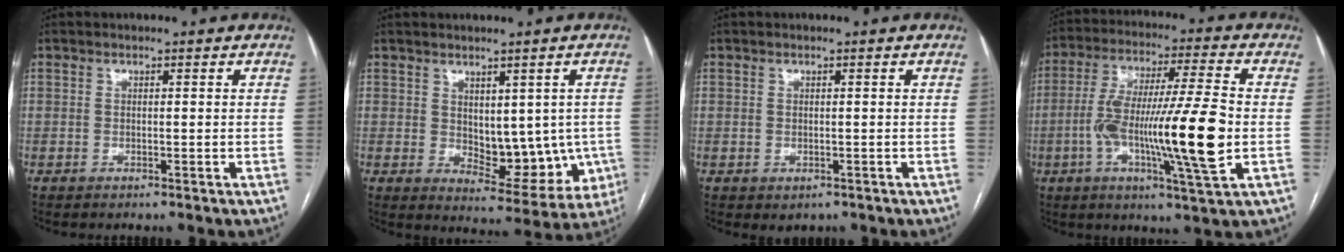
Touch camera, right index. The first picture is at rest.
{"total": 9.8, "force": [-0.2, 5.7, 7.9], "torque": [-0.086, 0.000, 0.018]}
{"total": 1.3, "force": [-0.4, 1.1, 0.5], "torque": [-0.007, 0.001, 0.002]}
{"total": 17.8, "force": [-3.0, 0.9, 17.5], "torque": [-0.315, -0.004, -0.055]}